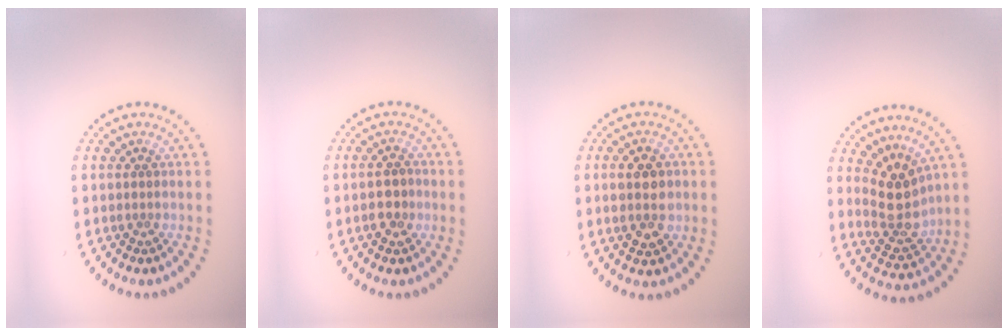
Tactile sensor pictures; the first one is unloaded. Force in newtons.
{"total": 2.2, "press": 2.2, "slide": 0.3}
{"total": 3.8, "press": 3.8, "slide": 0.1}
{"total": 3.8, "press": 3.3, "slide": 1.9}